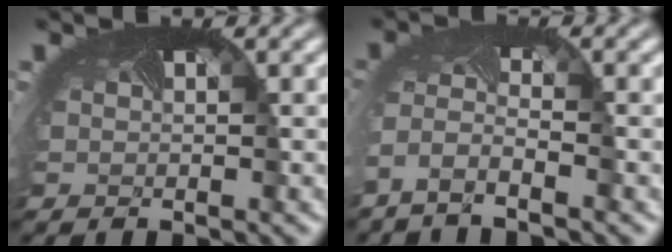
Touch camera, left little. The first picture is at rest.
{"total": 2.8, "force": [-2.5, 0.1, 1.3], "torque": [-0.038, -0.008, -0.054]}